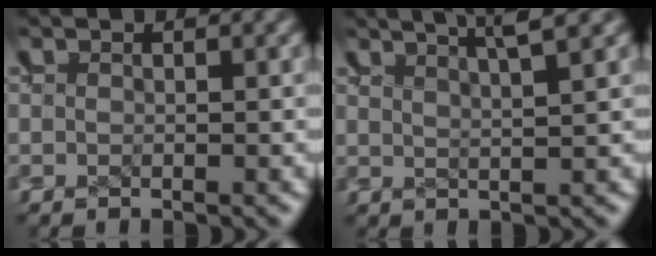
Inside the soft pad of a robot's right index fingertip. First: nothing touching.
{"total": 5.0, "force": [4.4, 0.3, 2.4], "torque": [-0.017, 0.015, 0.068]}